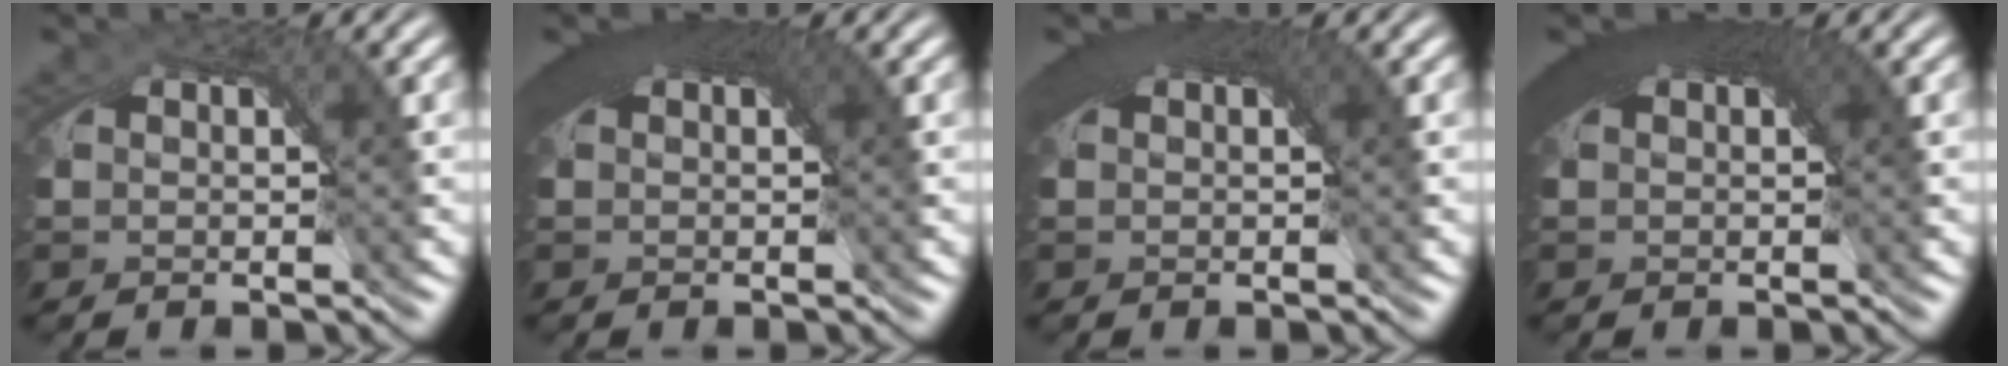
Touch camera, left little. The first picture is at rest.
{"total": 4.8, "force": [1.6, 1.6, 4.2], "torque": [-0.049, 0.014, 0.019]}
{"total": 4.0, "force": [1.3, 1.4, 3.5], "torque": [-0.042, 0.010, 0.016]}
{"total": 6.1, "force": [1.9, 2.2, 5.4], "torque": [-0.064, 0.018, 0.021]}